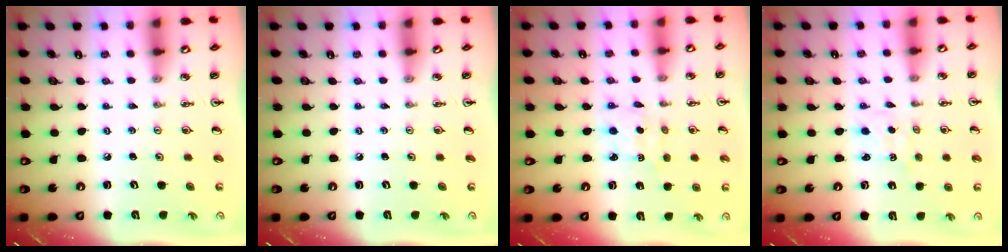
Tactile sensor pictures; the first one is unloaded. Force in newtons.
{"total": 0.0}
{"total": 2.3, "press": 2.3, "slide": 0.5}
{"total": 1.0, "press": 0.9, "slide": 0.3}